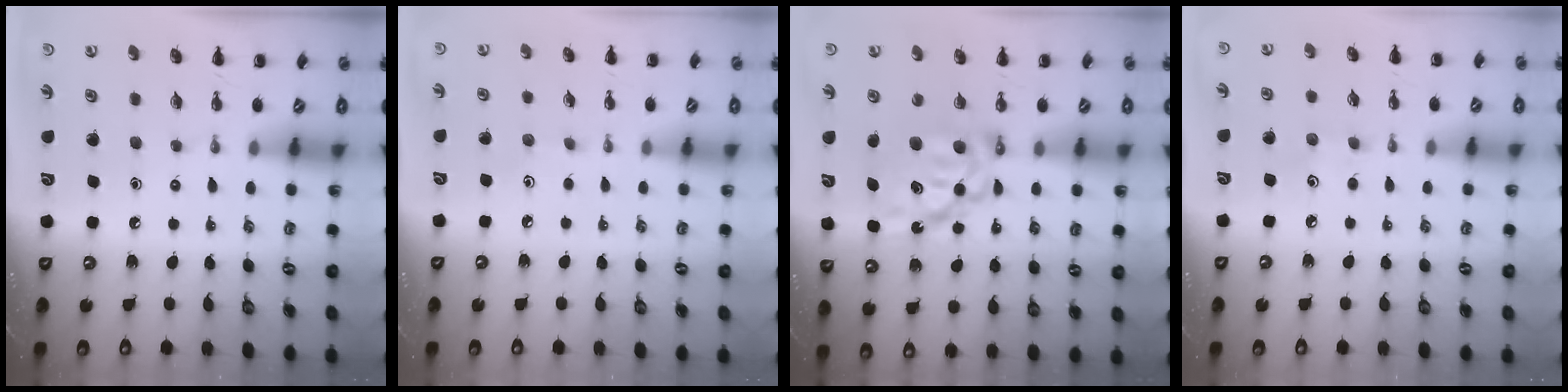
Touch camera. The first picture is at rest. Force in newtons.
{"total": 2.6, "press": 2.5, "slide": 0.8}
{"total": 8.7, "press": 8.6, "slide": 1.4}
{"total": 3.0, "press": 2.9, "slide": 0.8}